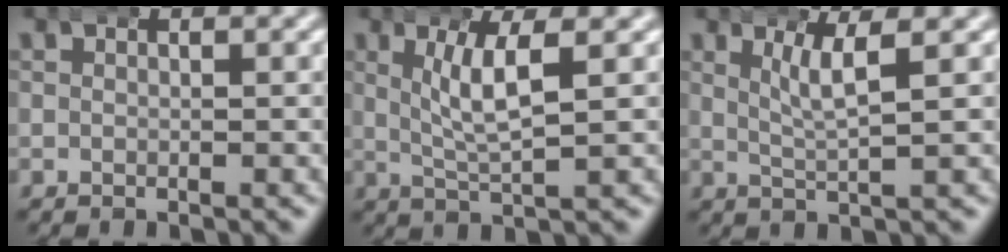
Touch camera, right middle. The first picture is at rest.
{"total": 3.9, "force": [1.3, 0.5, 3.6], "torque": [-0.066, -0.004, 0.029]}
{"total": 3.0, "force": [1.6, -0.2, 2.4], "torque": [-0.048, 0.001, 0.032]}